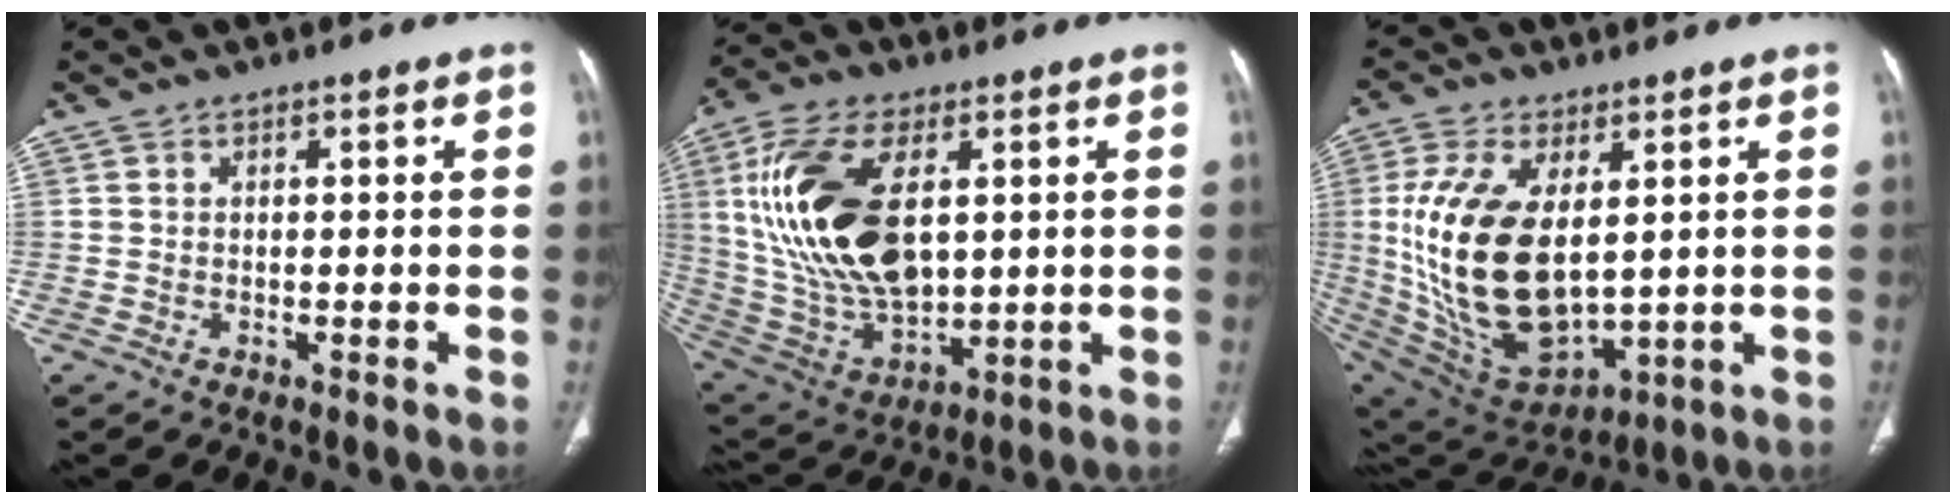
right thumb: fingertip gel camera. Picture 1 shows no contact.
{"total": 23.0, "force": [4.4, 12.4, 18.9], "torque": [-0.374, -0.016, 0.091]}
{"total": 22.5, "force": [2.3, 12.0, 18.9], "torque": [-0.378, -0.024, 0.064]}